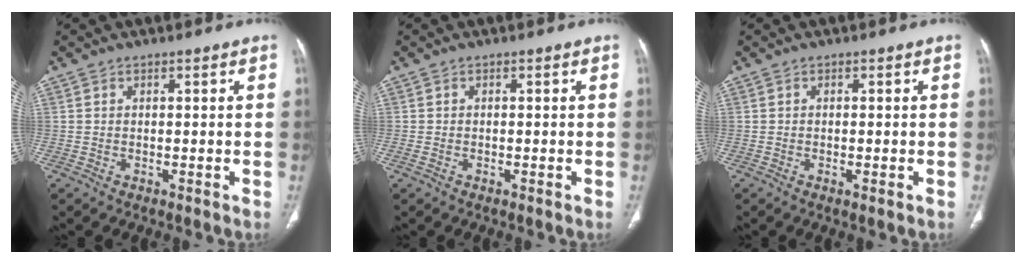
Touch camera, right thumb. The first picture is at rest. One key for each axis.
{"total": 1.1, "fx": -0.5, "fy": 0.6, "fz": 0.8, "tx": -0.021, "ty": -0.001, "tz": -0.008}
{"total": 1.0, "fx": -0.4, "fy": 0.2, "fz": 0.9, "tx": -0.020, "ty": -0.004, "tz": -0.006}